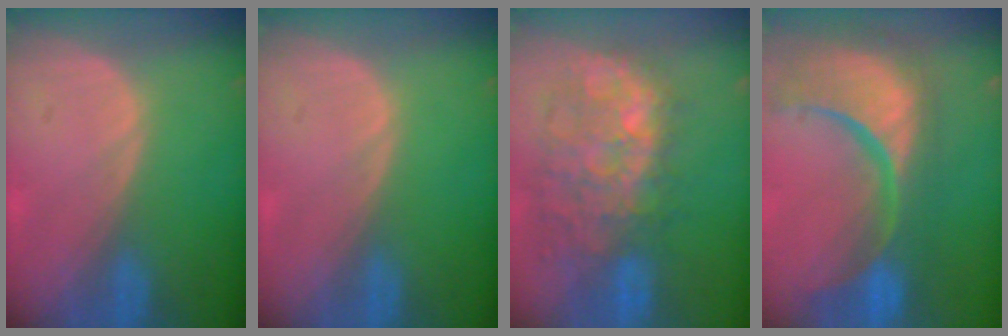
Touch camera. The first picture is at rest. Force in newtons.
{"total": 0.0}
{"total": 11.0, "press": 10.3, "slide": 3.9}
{"total": 15.5, "press": 12.2, "slide": 9.5}